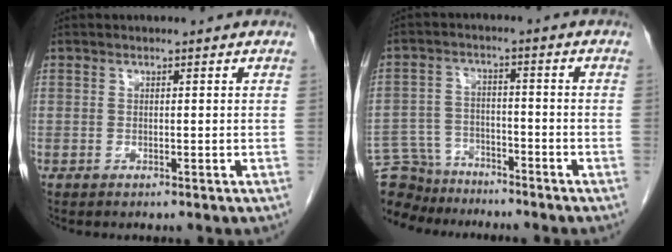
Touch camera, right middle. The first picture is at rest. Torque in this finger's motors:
{"motor_torque": [0.77, -0.96, 0.11, -0.02]}